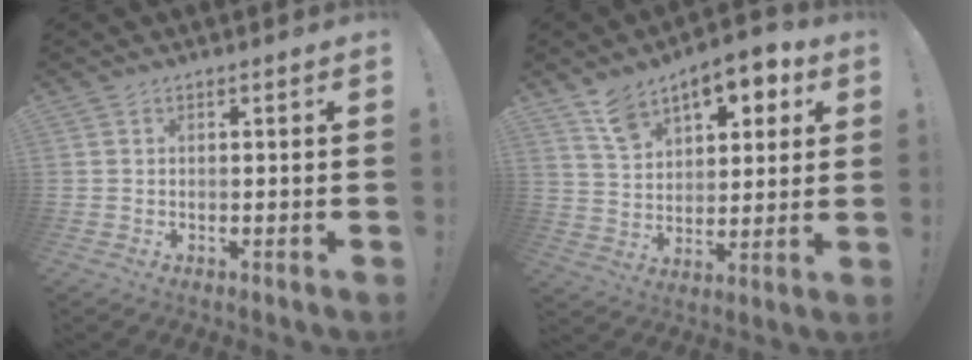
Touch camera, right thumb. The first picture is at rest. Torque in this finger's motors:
{"motor_torque": [1.28, 1.81, 1.12, 0.65, 0.06]}